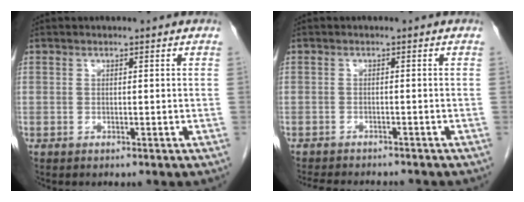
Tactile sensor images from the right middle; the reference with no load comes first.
{"total": 9.1, "force": [-8.2, 1.8, 3.3], "torque": [-0.054, -0.011, -0.110]}